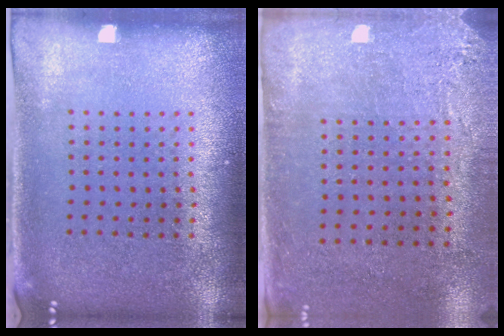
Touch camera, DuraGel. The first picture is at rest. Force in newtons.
{"total": 2.8, "press": 2.3, "slide": 1.6}